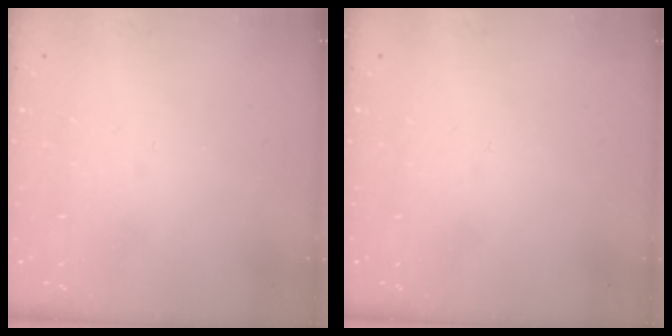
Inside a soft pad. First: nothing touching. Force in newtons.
{"total": 0.0}